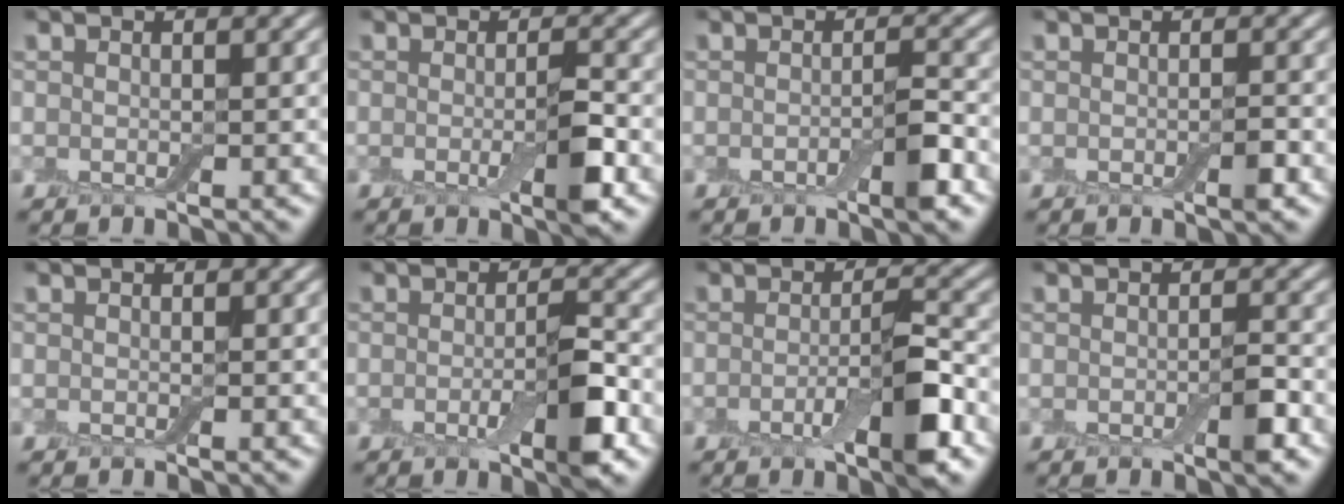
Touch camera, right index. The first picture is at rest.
{"total": 3.0, "force": [-0.6, 0.5, 2.9], "torque": [-0.048, -0.007, -0.010]}
{"total": 2.3, "force": [-1.0, 0.4, 2.0], "torque": [-0.029, 0.001, -0.017]}
{"total": 1.0, "force": [-0.4, 0.2, 0.9], "torque": [-0.013, 0.000, -0.006]}
{"total": 0.0}
{"total": 4.0, "force": [-1.1, 1.0, 3.8], "torque": [-0.062, -0.005, -0.020]}
{"total": 4.8, "force": [-1.7, 1.1, 4.4], "torque": [-0.072, -0.002, -0.031]}
{"total": 1.7, "force": [-0.6, 0.3, 1.5], "torque": [-0.022, -0.002, -0.011]}